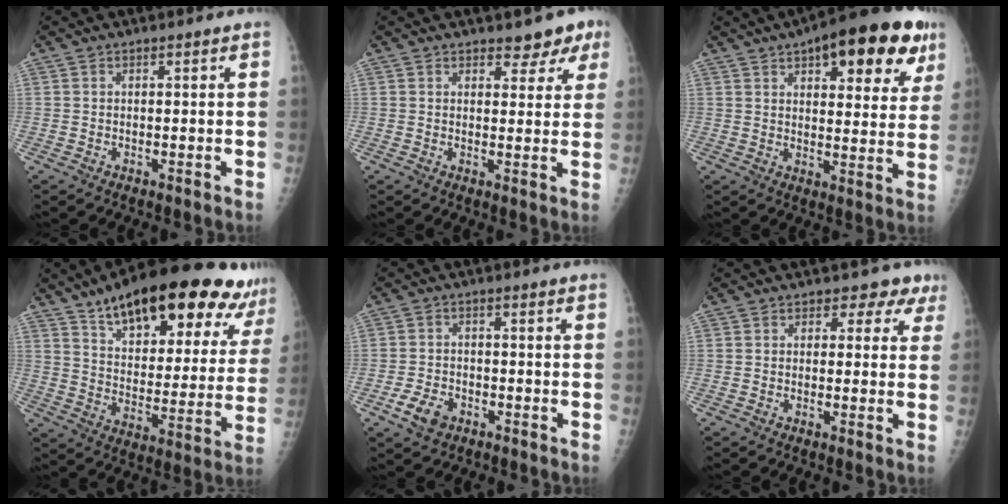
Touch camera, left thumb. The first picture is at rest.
{"total": 4.2, "force": [3.0, 2.4, 1.6], "torque": [0.014, -0.017, 0.032]}
{"total": 20.4, "force": [10.5, 8.3, 15.4], "torque": [-0.169, -0.010, 0.138]}
{"total": 28.1, "force": [19.2, 10.1, 17.9], "torque": [-0.234, -0.050, 0.277]}
{"total": 5.2, "force": [-2.9, 3.4, 2.5], "torque": [-0.044, 0.012, -0.050]}
{"total": 3.8, "force": [2.2, 3.0, 0.7], "torque": [0.026, -0.009, 0.010]}